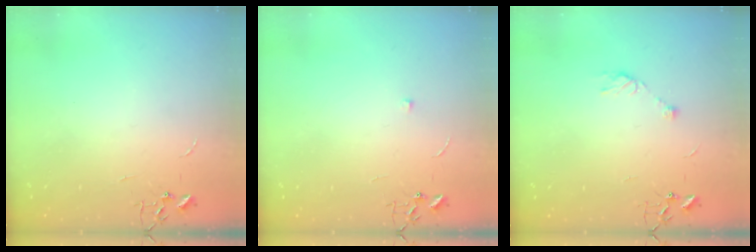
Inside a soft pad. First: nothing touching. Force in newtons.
{"total": 4.8, "press": 4.7, "slide": 1.1}
{"total": 5.0, "press": 4.9, "slide": 0.7}